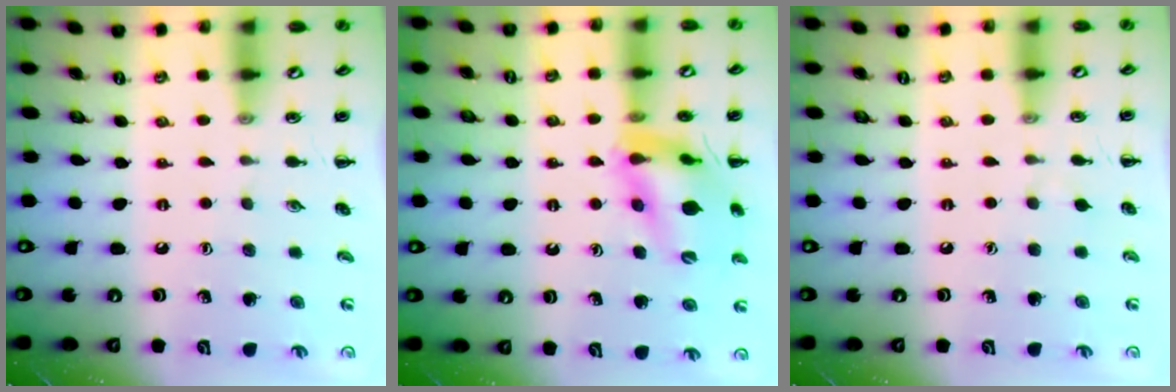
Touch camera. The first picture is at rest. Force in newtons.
{"total": 15.0, "press": 14.8, "slide": 2.4}
{"total": 2.2, "press": 1.9, "slide": 0.9}